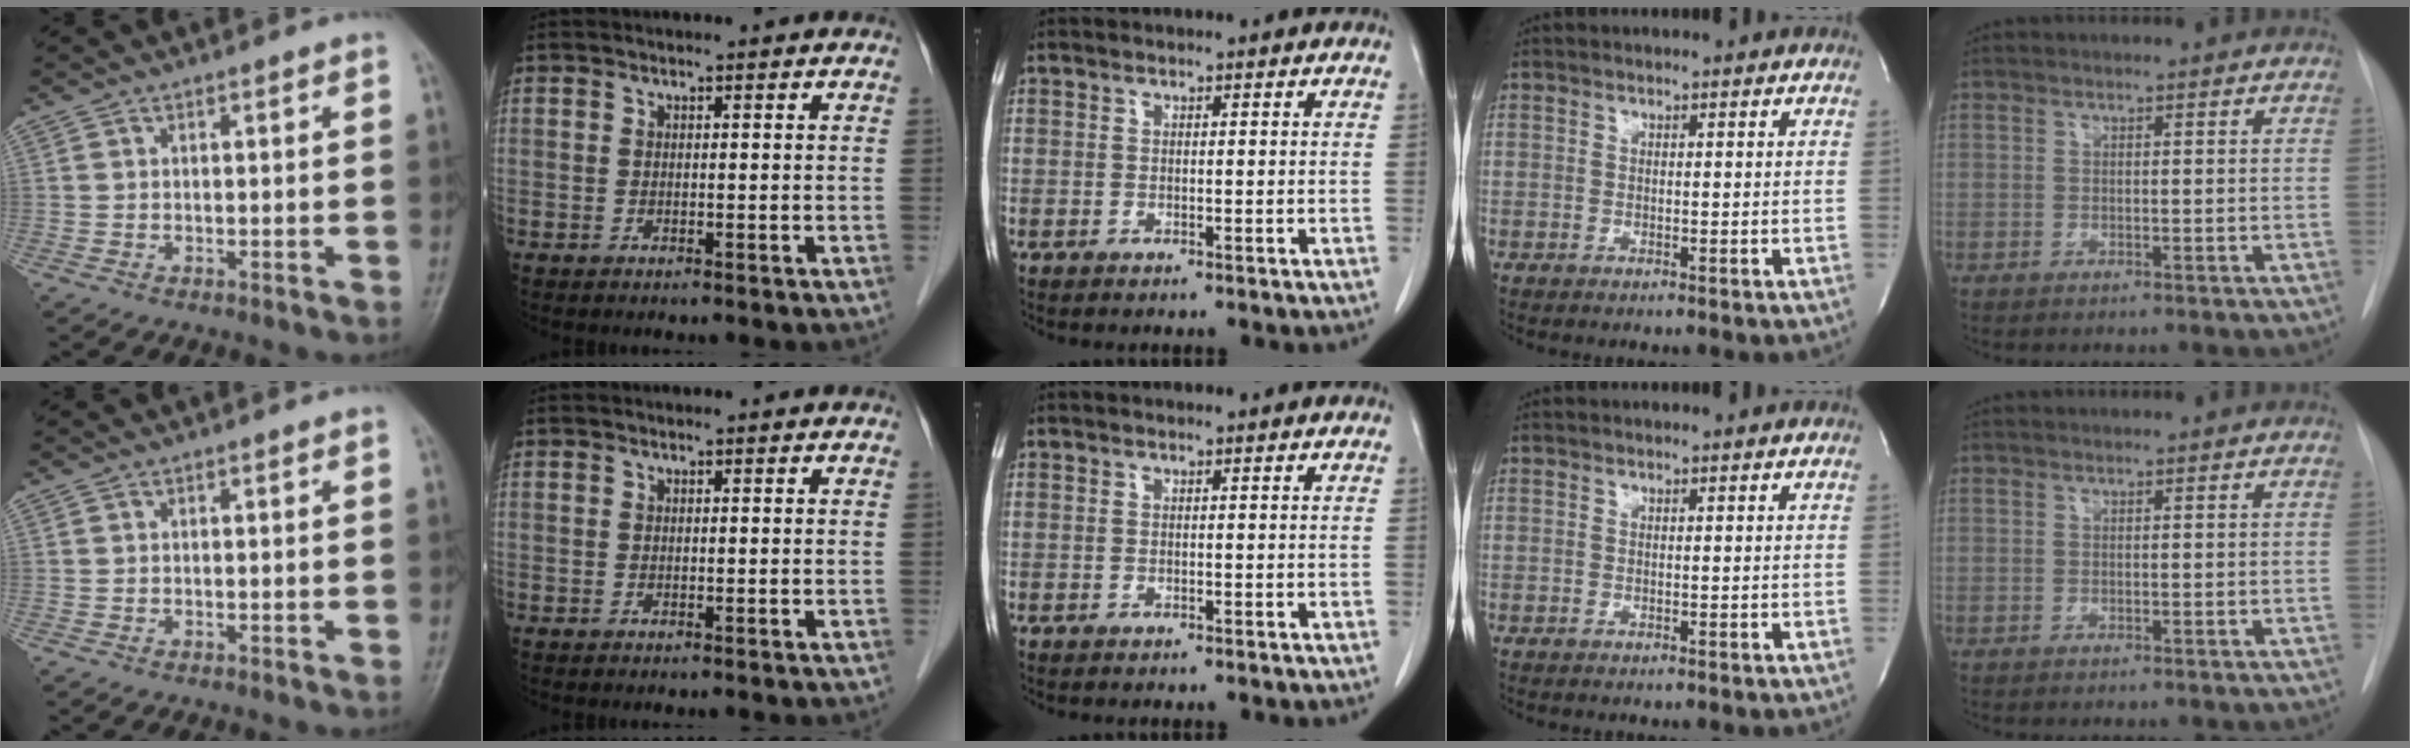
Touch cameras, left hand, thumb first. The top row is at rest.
{}